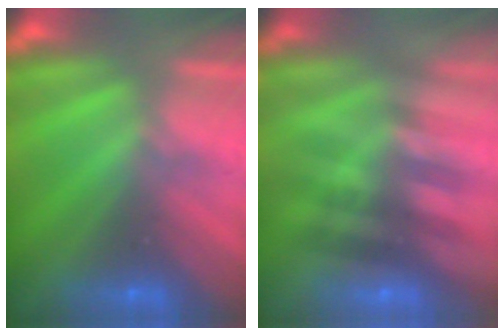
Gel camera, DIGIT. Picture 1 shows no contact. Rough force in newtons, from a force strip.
{"total": 2.4}